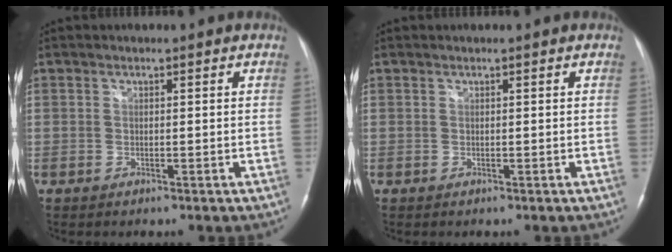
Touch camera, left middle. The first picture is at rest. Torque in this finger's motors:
{"motor_torque": [0.09, -0.09, 0.07, 0.00]}